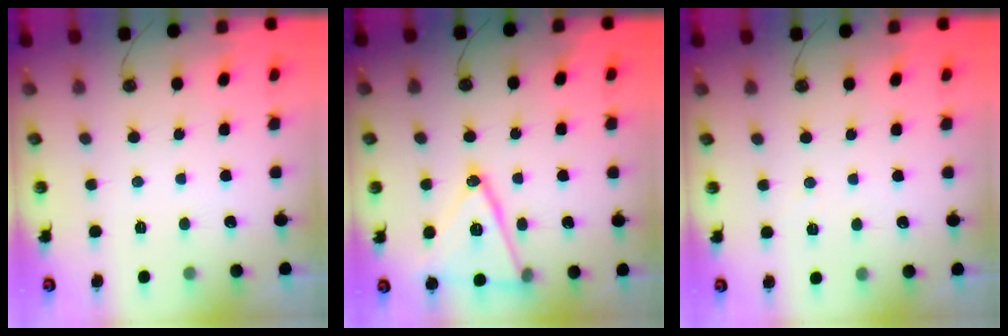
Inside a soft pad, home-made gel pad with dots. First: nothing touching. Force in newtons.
{"total": 17.5, "press": 17.2, "slide": 3.4}
{"total": 2.6, "press": 2.5, "slide": 0.8}